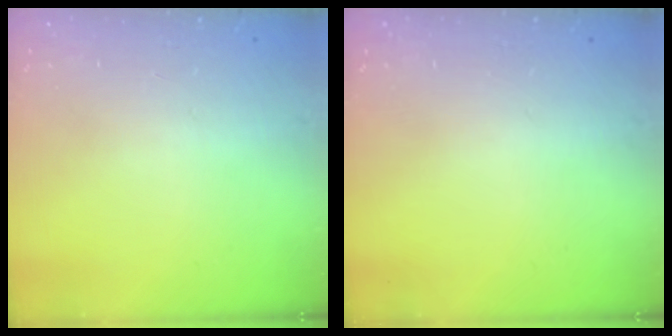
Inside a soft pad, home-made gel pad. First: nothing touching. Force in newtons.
{"total": 0.0}